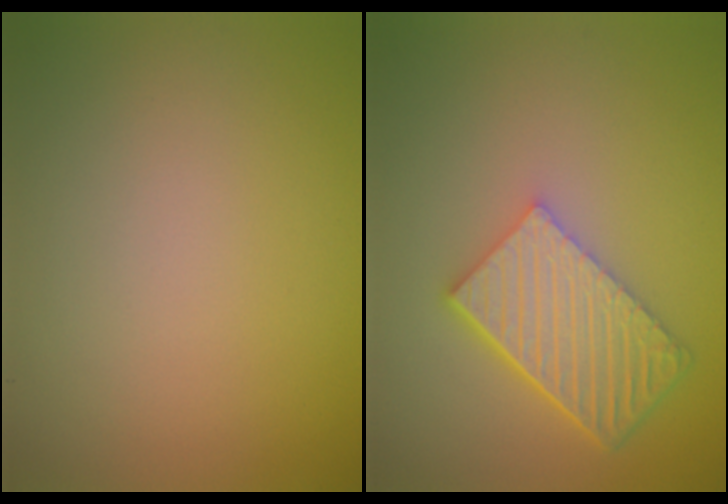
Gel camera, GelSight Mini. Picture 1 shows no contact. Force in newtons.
{"total": 6.5, "press": 4.6, "slide": 4.6}